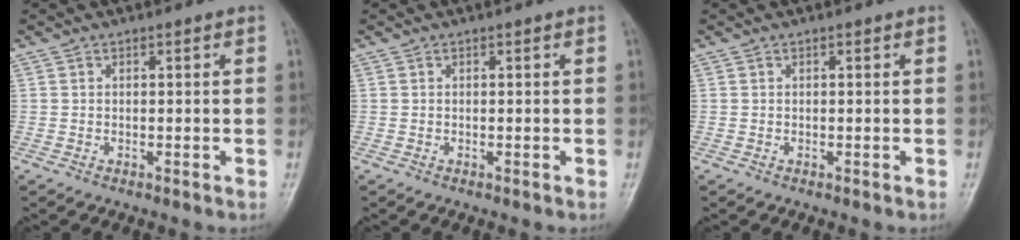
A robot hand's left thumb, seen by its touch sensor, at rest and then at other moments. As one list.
[{"total": 0.0}, {"total": 0.0}]